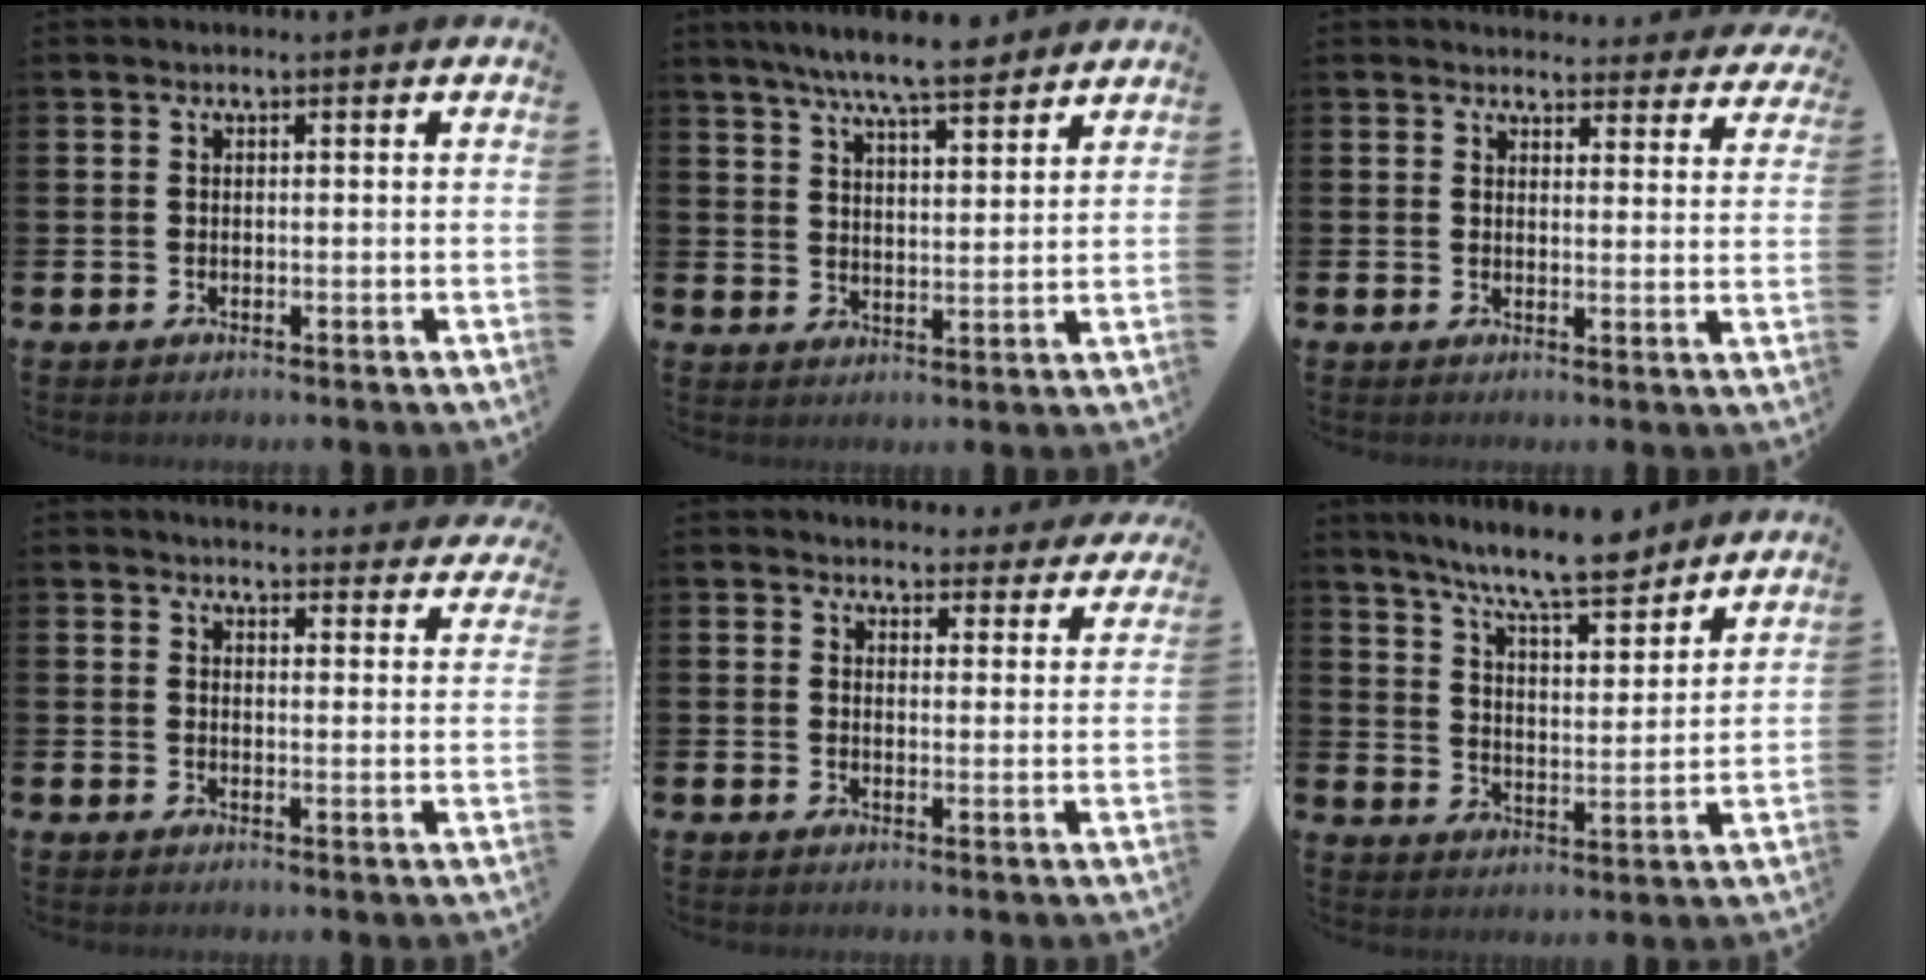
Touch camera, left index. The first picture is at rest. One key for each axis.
{"total": 7.8, "fx": 7.2, "fy": 0.8, "fz": 2.9, "tx": -0.067, "ty": -0.030, "tz": 0.128}
{"total": 3.7, "fx": 3.6, "fy": 1.1, "fz": -0.1, "tx": 0.002, "ty": -0.023, "tz": 0.062}
{"total": 4.0, "fx": 3.9, "fy": 0.6, "fz": 0.0, "tx": 0.001, "ty": -0.030, "tz": 0.068}
{"total": 4.1, "fx": 3.8, "fy": 1.4, "fz": 0.1, "tx": -0.004, "ty": -0.025, "tz": 0.066}
{"total": 10.2, "fx": 9.2, "fy": 1.4, "fz": 4.0, "tx": -0.097, "ty": -0.053, "tz": 0.163}